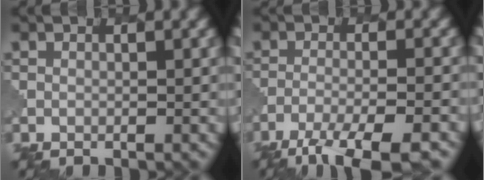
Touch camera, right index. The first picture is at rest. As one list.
[{"total": 7.1, "force": [-5.4, 1.4, 4.4], "torque": [-0.068, -0.014, -0.088]}]